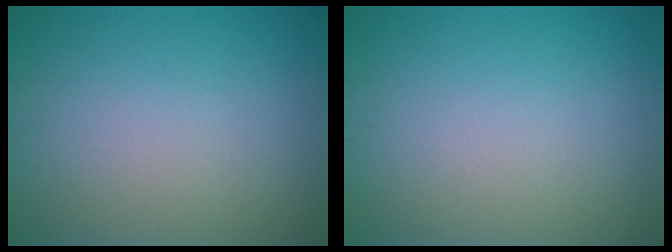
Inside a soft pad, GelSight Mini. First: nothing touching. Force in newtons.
{"total": 0.0}